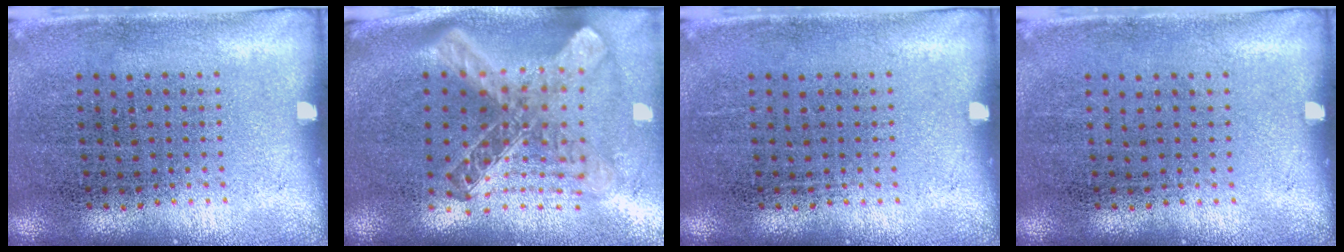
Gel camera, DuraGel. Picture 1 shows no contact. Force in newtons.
{"total": 2.7, "press": 2.0, "slide": 1.9}
{"total": 0.0}
{"total": 0.0}